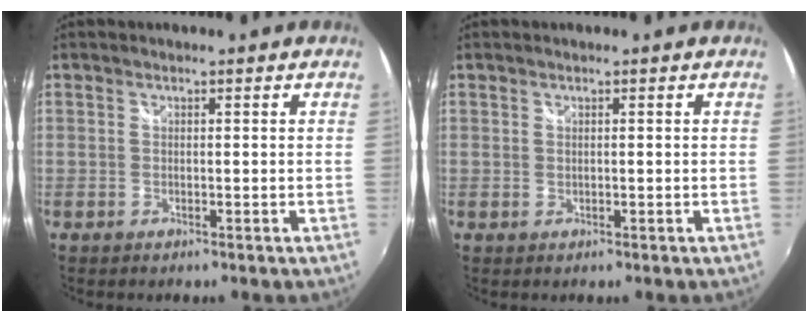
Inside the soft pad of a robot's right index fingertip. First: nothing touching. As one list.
[{"total": 0.0}]